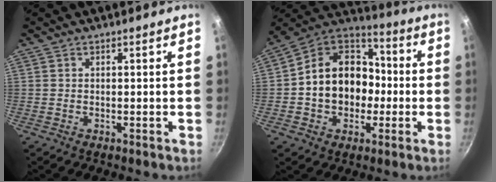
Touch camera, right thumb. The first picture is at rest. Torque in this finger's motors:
{"motor_torque": [-0.26, 1.11, 0.43, 0.25, 0.13]}